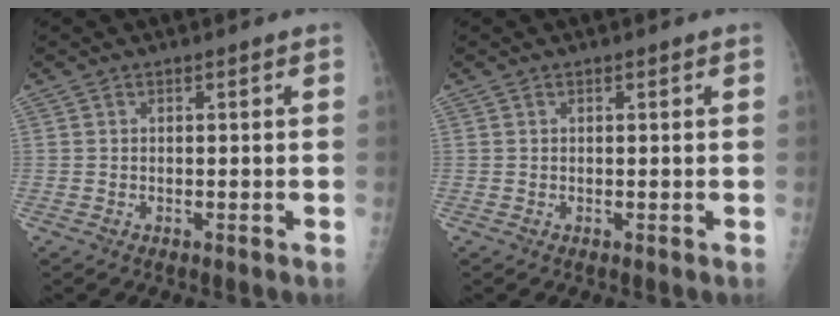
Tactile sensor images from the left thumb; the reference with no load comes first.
{"total": 0.0}